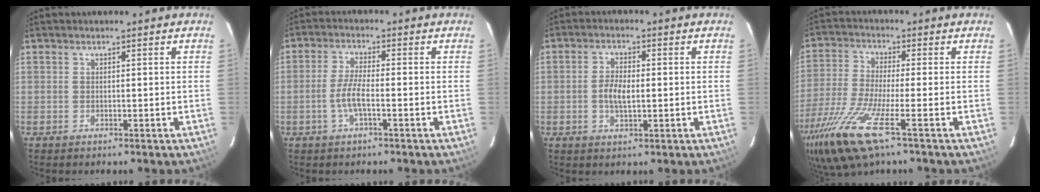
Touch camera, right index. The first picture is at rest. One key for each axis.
{"total": 4.5, "fx": -1.5, "fy": 0.7, "fz": 4.2, "tx": -0.090, "ty": 0.003, "tz": -0.030}
{"total": 4.5, "fx": -0.4, "fy": 1.9, "fz": 4.0, "tx": -0.080, "ty": 0.002, "tz": -0.006}
{"total": 14.5, "fx": -8.5, "fy": 2.0, "fz": 11.6, "tx": -0.254, "ty": -0.049, "tz": -0.164}